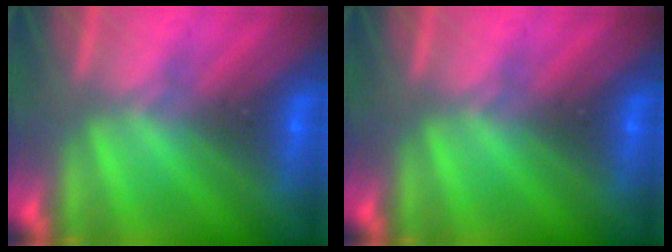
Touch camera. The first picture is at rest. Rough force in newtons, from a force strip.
{"total": 0.0}